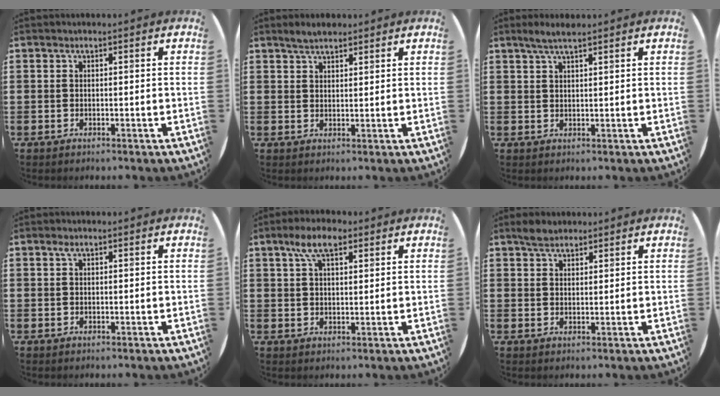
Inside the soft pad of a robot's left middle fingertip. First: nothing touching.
{"total": 2.7, "force": [2.4, 0.8, 1.0], "torque": [-0.014, 0.001, 0.044]}
{"total": 2.7, "force": [2.1, 0.3, 1.6], "torque": [-0.035, 0.003, 0.037]}
{"total": 0.8, "force": [0.4, 0.3, 0.6], "torque": [-0.005, -0.001, 0.005]}
{"total": 5.8, "force": [3.5, 2.4, 4.0], "torque": [-0.079, 0.006, 0.060]}
{"total": 2.7, "force": [2.4, 1.0, 0.9], "torque": [-0.013, 0.002, 0.044]}